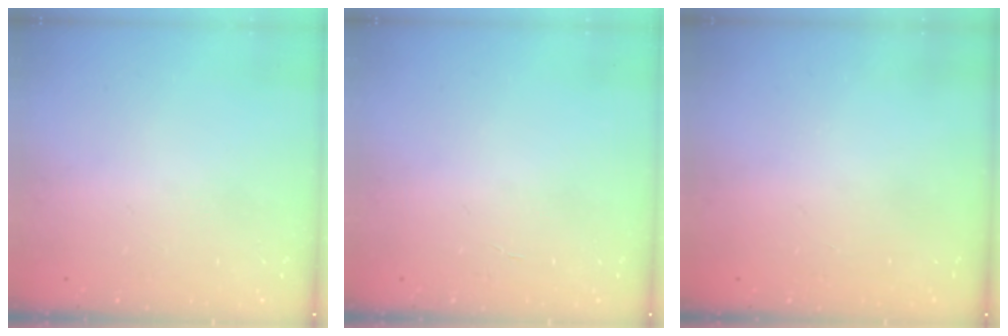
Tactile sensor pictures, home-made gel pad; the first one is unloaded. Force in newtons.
{"total": 1.1, "press": 1.1, "slide": 0.2}
{"total": 0.0}